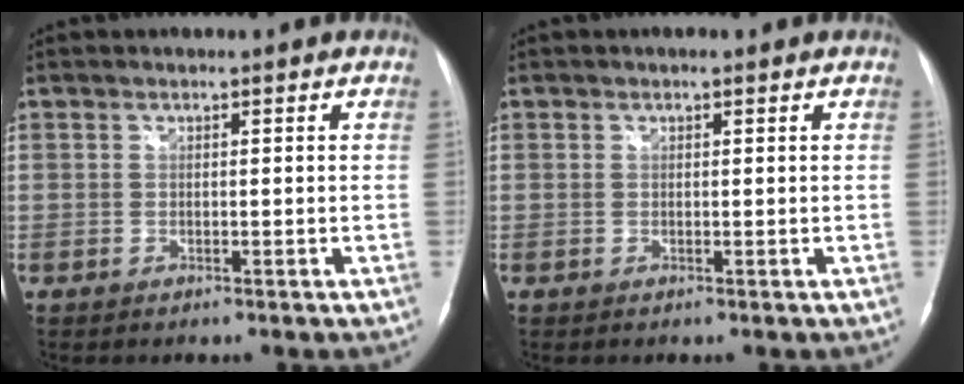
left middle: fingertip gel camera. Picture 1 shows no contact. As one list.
[{"total": 0.7, "force": [0.5, 0.2, 0.5], "torque": [-0.009, 0.006, 0.007]}]